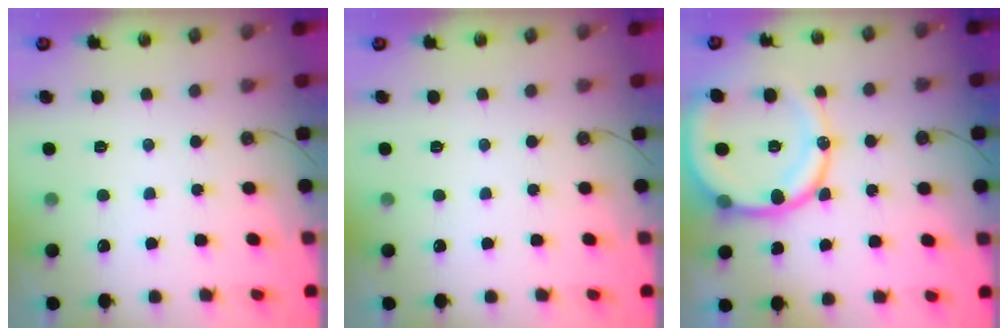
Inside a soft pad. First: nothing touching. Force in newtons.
{"total": 0.0}
{"total": 17.5, "press": 17.3, "slide": 2.3}